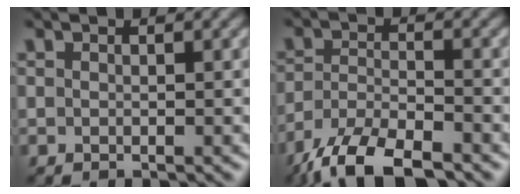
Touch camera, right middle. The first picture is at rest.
{"total": 7.8, "force": [-6.2, 2.2, 4.1], "torque": [-0.081, -0.010, -0.121]}